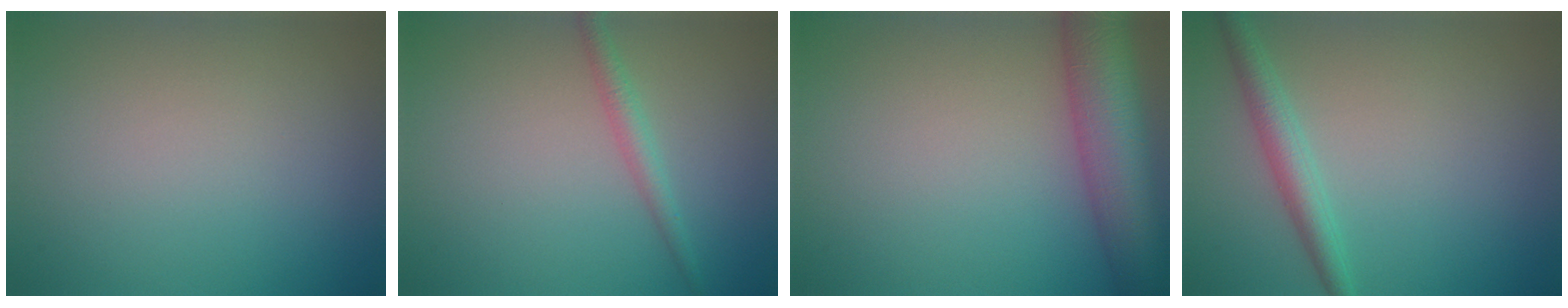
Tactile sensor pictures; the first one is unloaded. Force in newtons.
{"total": 1.7, "press": 1.7, "slide": 0.0}
{"total": 8.5, "press": 8.5, "slide": 0.4}
{"total": 2.8, "press": 2.8, "slide": 0.1}